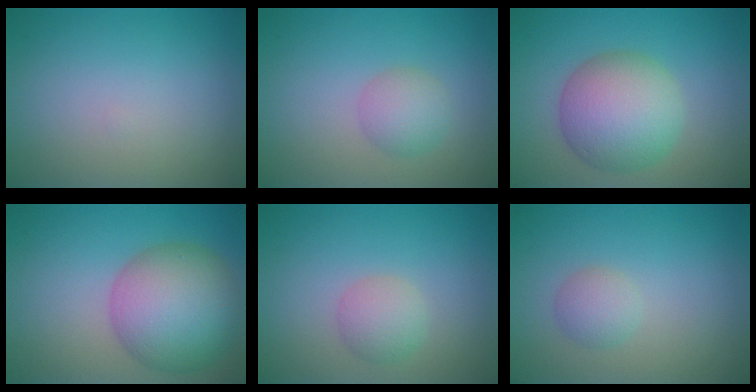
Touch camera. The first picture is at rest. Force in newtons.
{"total": 2.3, "press": 2.3, "slide": 0.0}
{"total": 7.3, "press": 7.3, "slide": 0.2}
{"total": 9.3, "press": 9.3, "slide": 0.4}
{"total": 2.3, "press": 2.3, "slide": 0.0}
{"total": 1.8, "press": 1.8, "slide": 0.0}